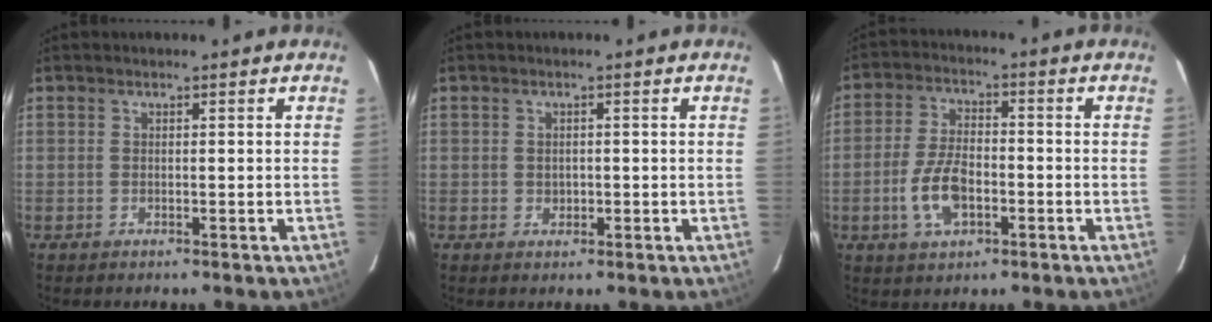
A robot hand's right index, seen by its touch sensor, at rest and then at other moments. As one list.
[{"total": 1.5, "force": [-0.2, 1.4, 0.5], "torque": [-0.003, 0.000, -0.001]}, {"total": 9.0, "force": [-3.0, 4.7, 7.1], "torque": [-0.150, 0.003, -0.051]}]